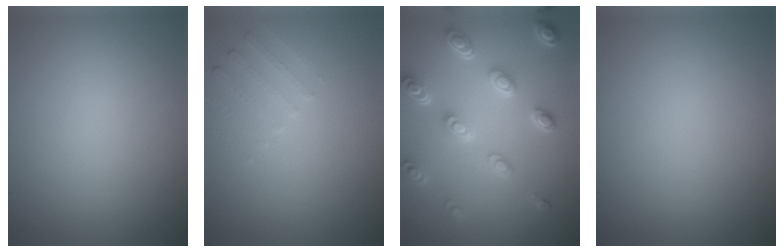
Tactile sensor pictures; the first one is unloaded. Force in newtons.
{"total": 1.6, "press": 1.6, "slide": 0.4}
{"total": 5.2, "press": 3.9, "slide": 3.4}
{"total": 0.0}